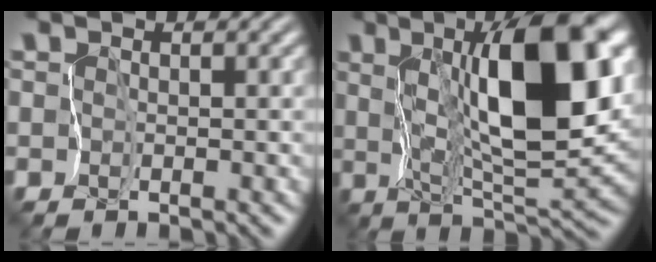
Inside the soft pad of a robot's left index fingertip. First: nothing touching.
{"total": 11.6, "force": [3.6, 3.7, 10.4], "torque": [-0.164, 0.006, 0.067]}